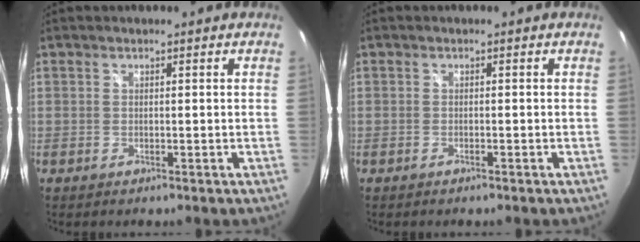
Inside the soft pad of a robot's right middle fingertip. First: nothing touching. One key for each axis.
{"total": 0.8, "fx": -0.7, "fy": 0.1, "fz": 0.4, "tx": -0.007, "ty": -0.001, "tz": -0.013}